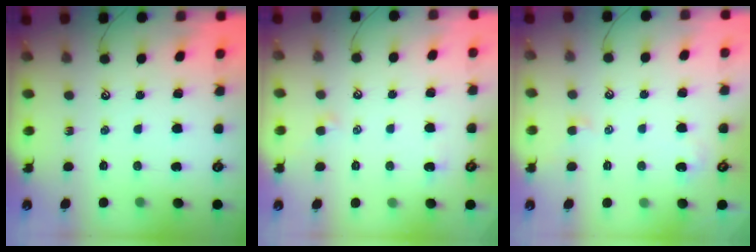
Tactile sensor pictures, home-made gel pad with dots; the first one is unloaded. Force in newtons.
{"total": 0.8, "press": 0.6, "slide": 0.5}
{"total": 0.5, "press": 0.2, "slide": 0.5}